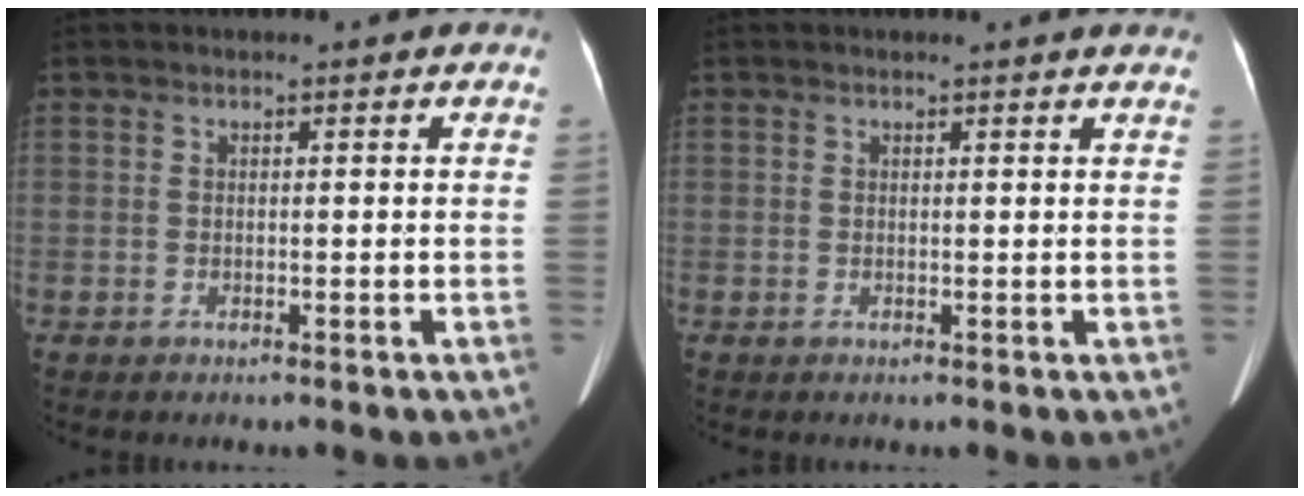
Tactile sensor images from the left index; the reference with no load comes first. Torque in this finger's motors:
{"motor_torque": [0.04, -0.07, -0.12, 0.01]}